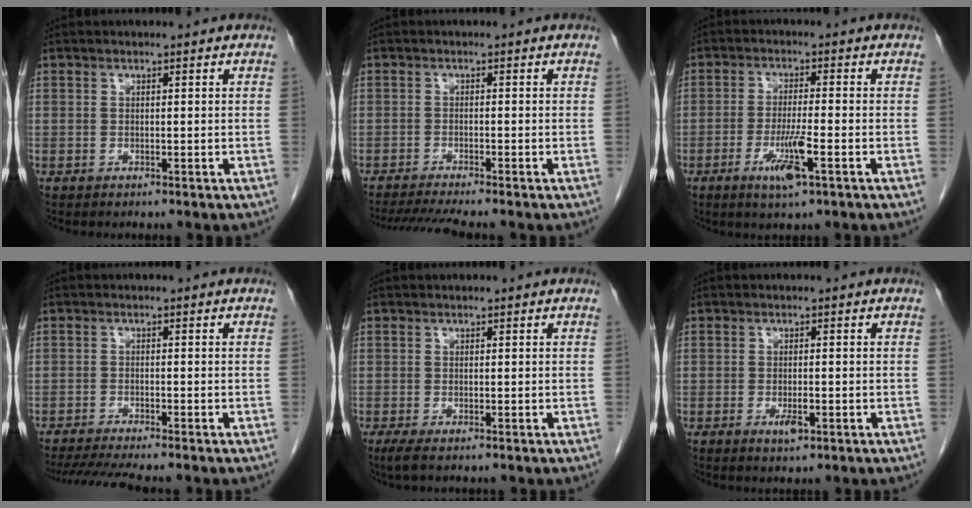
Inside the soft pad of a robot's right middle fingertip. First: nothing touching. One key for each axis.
{"total": 5.8, "fx": -5.0, "fy": -0.8, "fz": 2.7, "tx": -0.044, "ty": -0.018, "tz": -0.084}
{"total": 6.1, "fx": -2.7, "fy": 0.2, "fz": 5.5, "tx": -0.106, "ty": -0.011, "tz": -0.048}
{"total": 6.9, "fx": -6.0, "fy": -0.2, "fz": 3.3, "tx": -0.051, "ty": -0.018, "tz": -0.098}
{"total": 1.3, "fx": -0.8, "fy": 0.1, "fz": 1.1, "tx": -0.026, "ty": -0.007, "tz": -0.016}
{"total": 2.2, "fx": -0.9, "fy": 0.7, "fz": 1.9, "tx": -0.033, "ty": -0.001, "tz": -0.012}